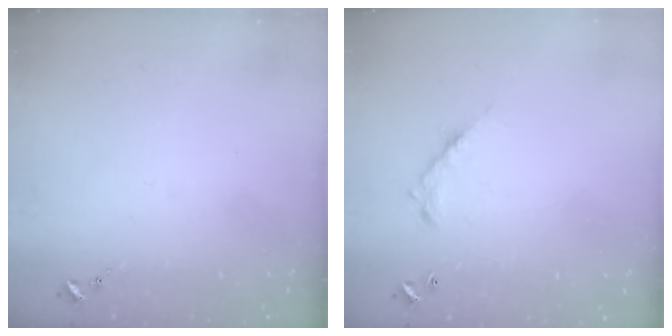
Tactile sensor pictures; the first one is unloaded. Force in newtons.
{"total": 7.7, "press": 7.7, "slide": 0.6}